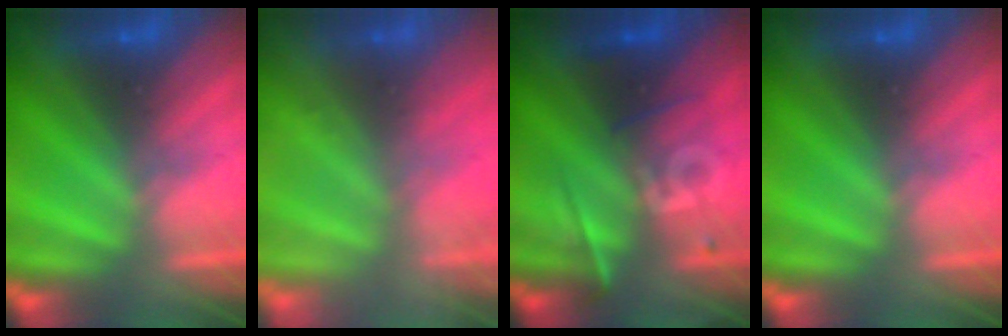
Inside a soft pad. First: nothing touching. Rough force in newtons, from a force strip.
{"total": 2.2}
{"total": 2.3}
{"total": 0.0}